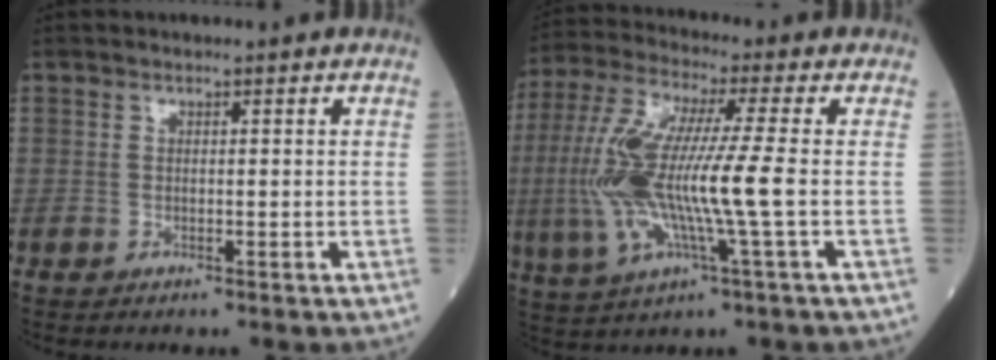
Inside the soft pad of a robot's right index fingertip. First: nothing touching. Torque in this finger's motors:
{"motor_torque": [1.34, -0.80, 0.91, 0.21]}